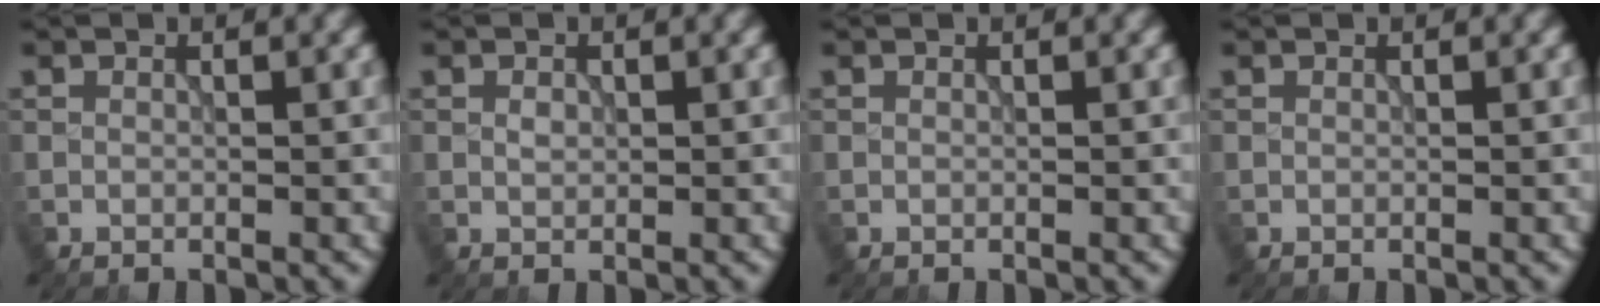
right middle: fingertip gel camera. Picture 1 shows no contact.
{"total": 0.7, "force": [0.1, 0.5, 0.5], "torque": [-0.009, -0.001, 0.002]}
{"total": 0.0}
{"total": 0.0}